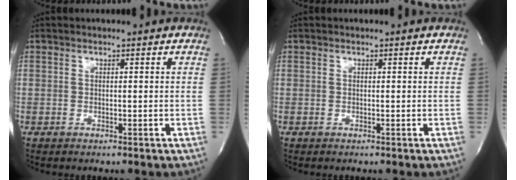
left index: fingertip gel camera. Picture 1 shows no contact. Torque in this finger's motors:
{"motor_torque": [0.00, 0.00, 0.00, 0.00]}